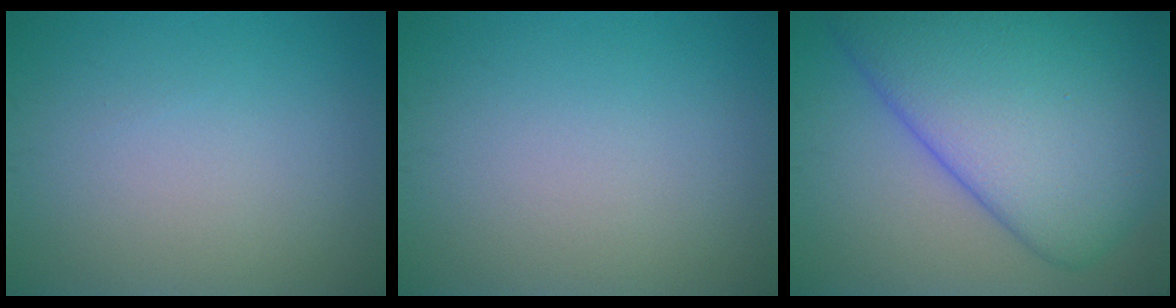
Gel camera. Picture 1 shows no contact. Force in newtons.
{"total": 0.0}
{"total": 14.2, "press": 14.2, "slide": 0.4}